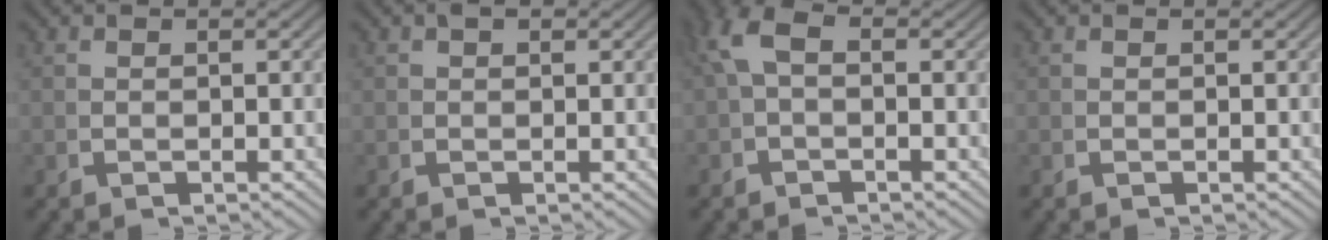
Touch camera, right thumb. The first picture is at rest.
{"total": 0.9, "force": [0.5, 0.6, 0.5], "torque": [-0.008, 0.001, 0.006]}
{"total": 2.4, "force": [0.1, 1.4, 2.0], "torque": [-0.044, 0.002, 0.003]}
{"total": 0.0}